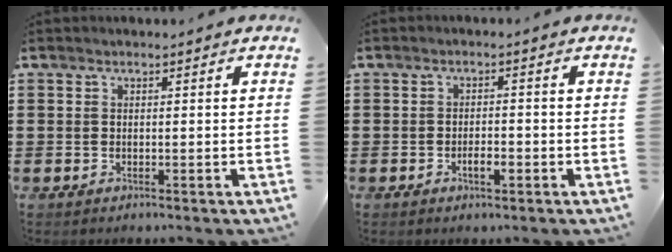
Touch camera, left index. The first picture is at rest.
{"total": 2.5, "force": [-0.9, 0.9, 2.1], "torque": [-0.039, 0.002, -0.016]}